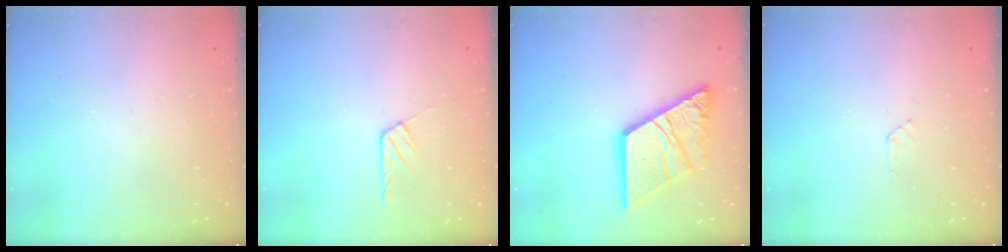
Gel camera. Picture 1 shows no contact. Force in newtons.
{"total": 5.5, "press": 5.5, "slide": 1.0}
{"total": 18.6, "press": 18.5, "slide": 2.2}
{"total": 2.3, "press": 2.3, "slide": 0.3}